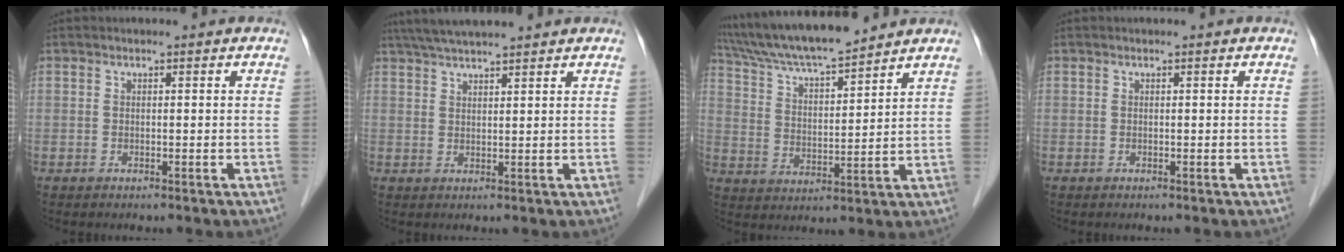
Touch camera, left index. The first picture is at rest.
{"total": 7.6, "force": [6.7, 0.3, 3.6], "torque": [-0.061, 0.035, 0.109]}
{"total": 14.2, "force": [12.9, 0.9, 5.8], "torque": [-0.109, 0.012, 0.230]}
{"total": 0.0}